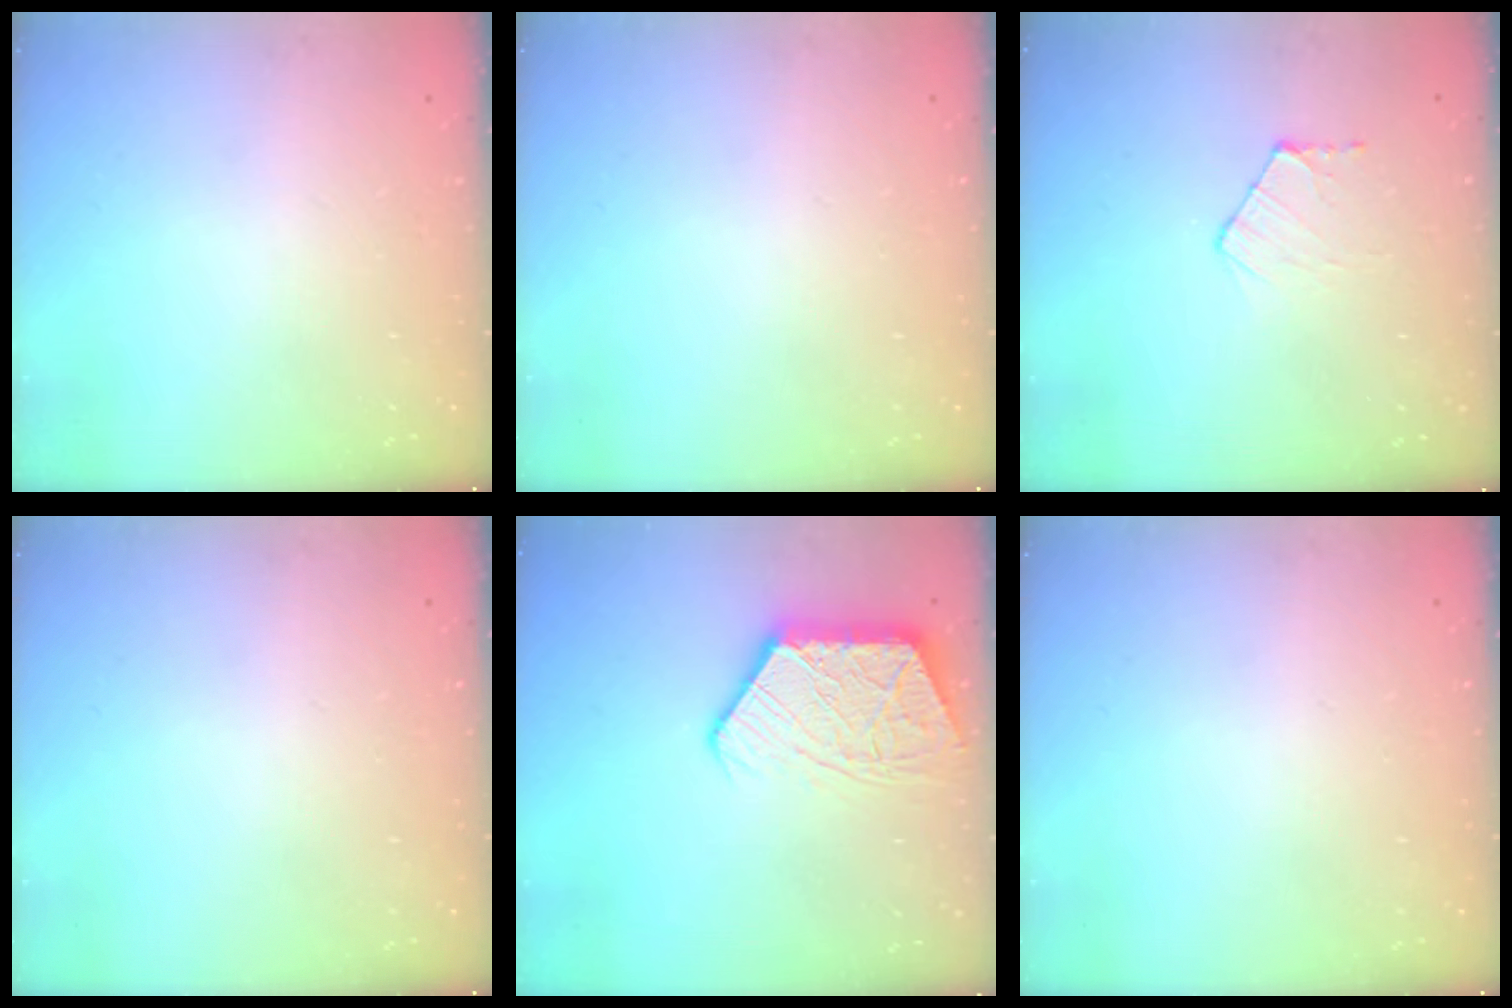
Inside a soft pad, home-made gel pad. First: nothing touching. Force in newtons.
{"total": 0.0}
{"total": 5.8, "press": 5.8, "slide": 0.6}
{"total": 0.0}
{"total": 12.8, "press": 12.7, "slide": 1.2}
{"total": 0.0}